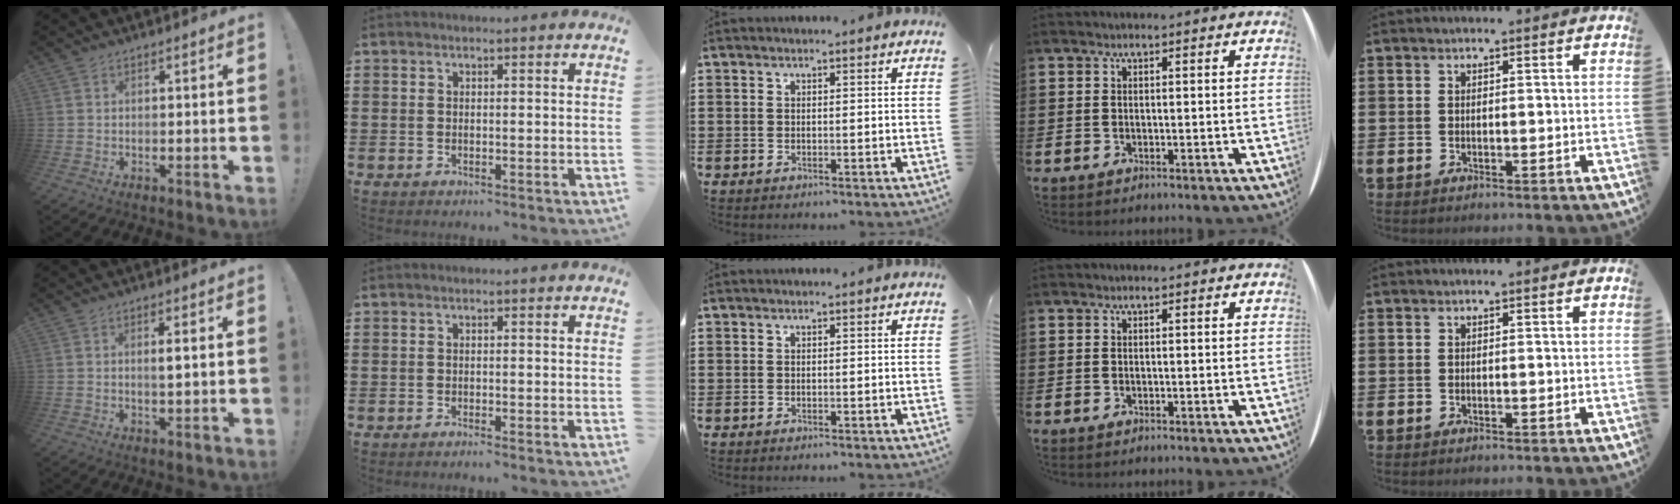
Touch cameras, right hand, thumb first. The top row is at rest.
{"thumb": {"total": 2.3, "force": [0.6, 0.2, 2.2], "torque": [-0.028, -0.007, 0.006]}, "index": {"total": 0.7, "force": [-0.7, -0.1, 0.2], "torque": [-0.006, -0.002, -0.014]}}